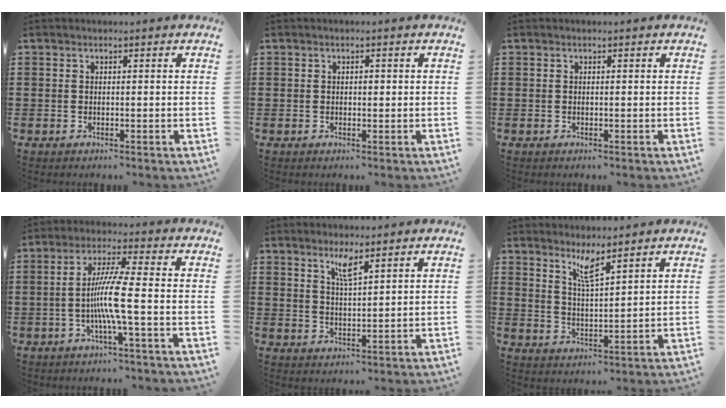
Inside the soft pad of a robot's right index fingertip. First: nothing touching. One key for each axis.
{"total": 0.7, "fx": 0.1, "fy": 0.3, "fz": 0.6, "tx": -0.013, "ty": 0.001, "tz": 0.002}
{"total": 0.0}
{"total": 7.5, "fx": -1.7, "fy": -0.4, "fz": 7.3, "tx": -0.149, "ty": -0.015, "tz": -0.041}
{"total": 3.4, "fx": 2.4, "fy": 0.4, "fz": 2.3, "tx": -0.052, "ty": 0.002, "tz": 0.041}
{"total": 4.0, "fx": 3.1, "fy": 0.1, "fz": 2.5, "tx": -0.058, "ty": -0.003, "tz": 0.055}